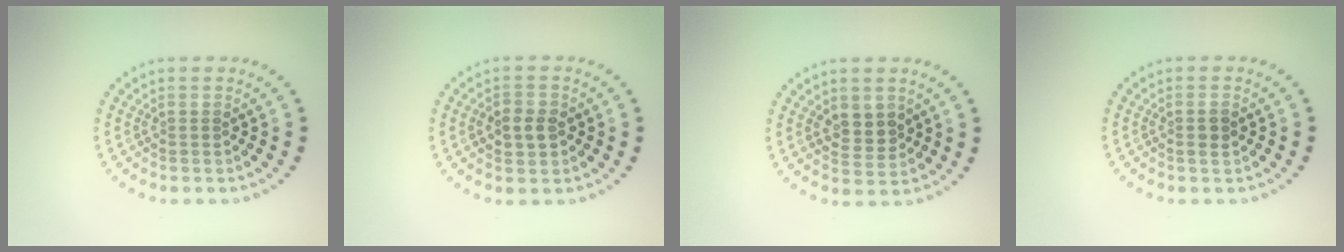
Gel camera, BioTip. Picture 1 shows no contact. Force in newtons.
{"total": 2.7, "press": 2.7, "slide": 0.4}
{"total": 2.4, "press": 2.3, "slide": 0.8}
{"total": 1.2, "press": 1.1, "slide": 0.3}